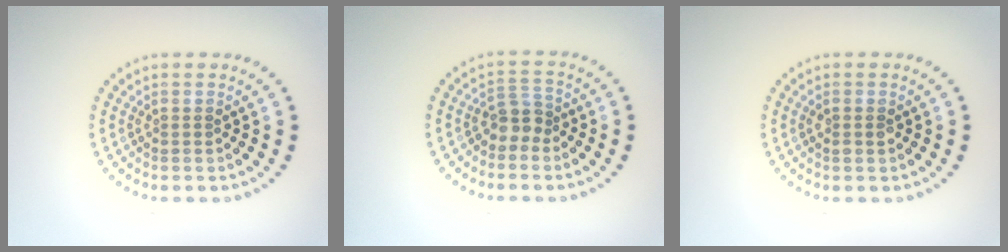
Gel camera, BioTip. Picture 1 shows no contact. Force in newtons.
{"total": 2.2, "press": 1.6, "slide": 1.4}
{"total": 1.1, "press": 1.0, "slide": 0.3}